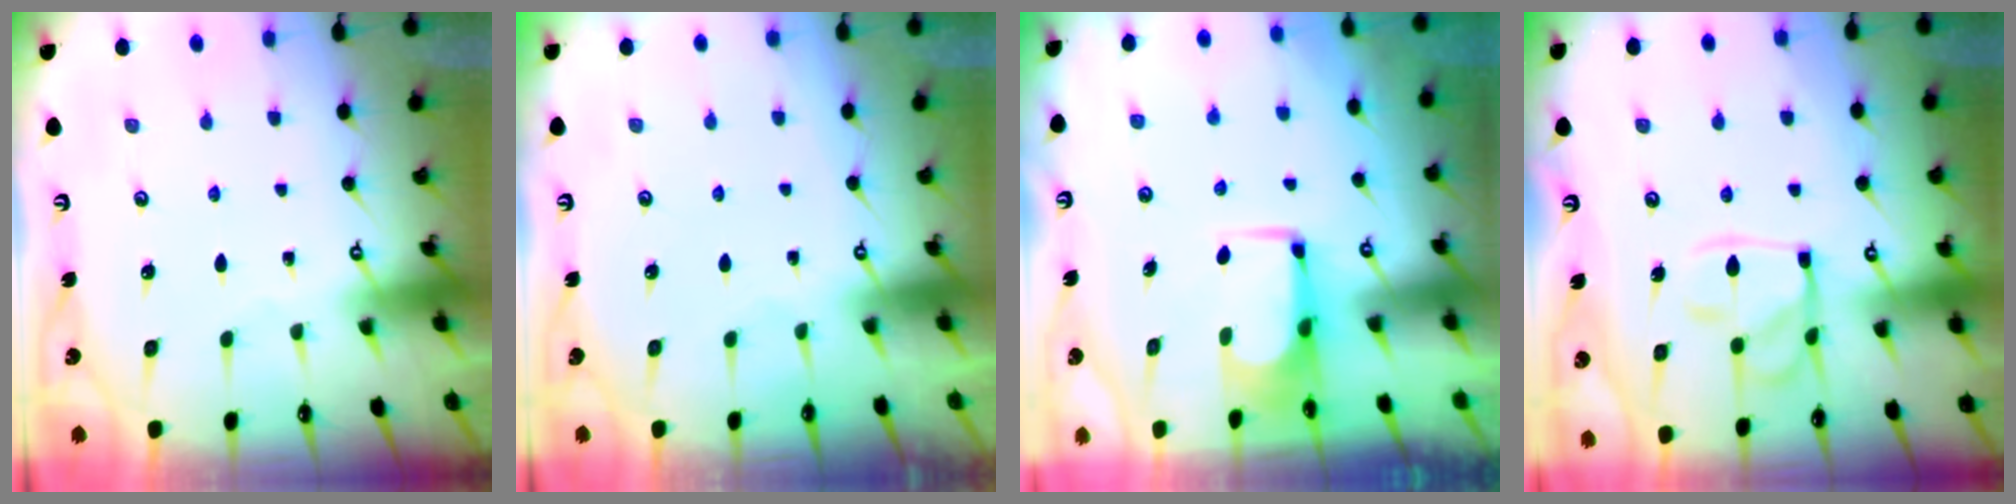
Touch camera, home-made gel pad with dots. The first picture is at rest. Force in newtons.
{"total": 1.3, "press": 1.1, "slide": 0.8}
{"total": 1.7, "press": 1.6, "slide": 0.3}
{"total": 14.3, "press": 14.2, "slide": 1.6}